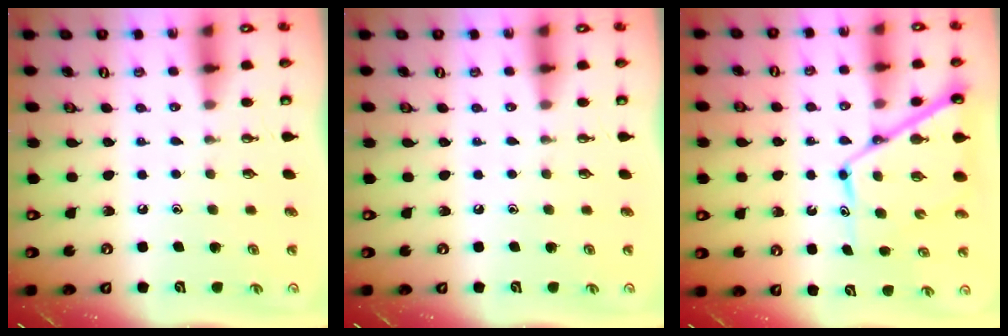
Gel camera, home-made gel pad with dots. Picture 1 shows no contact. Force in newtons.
{"total": 0.0}
{"total": 12.6, "press": 12.5, "slide": 1.1}